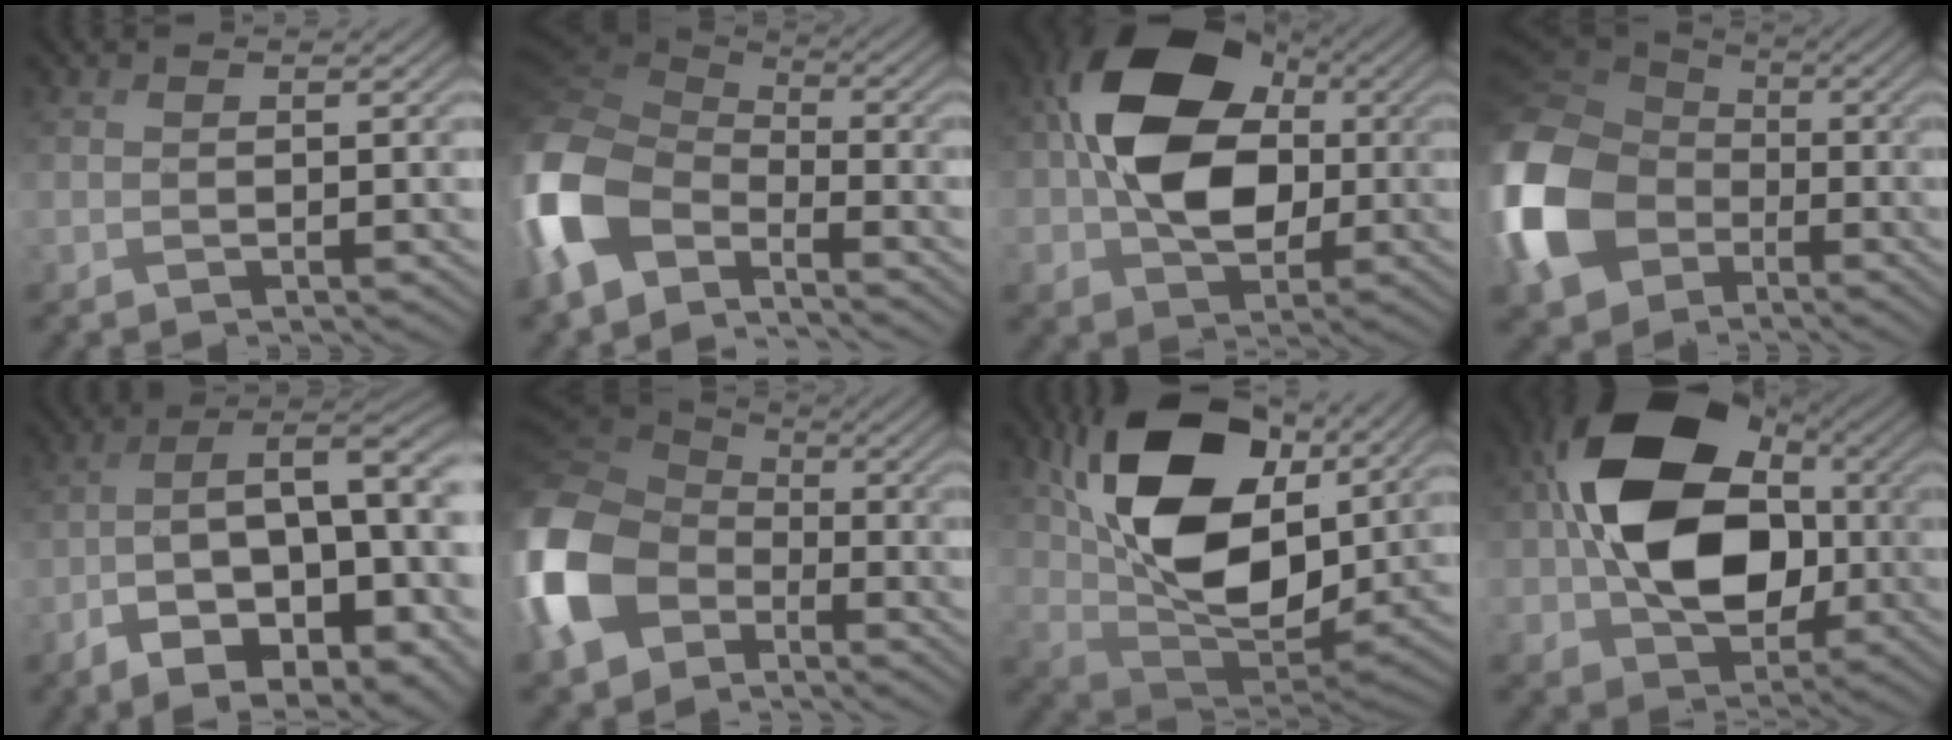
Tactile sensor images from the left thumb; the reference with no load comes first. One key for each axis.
{"total": 12.4, "fx": -6.1, "fy": 7.3, "fz": 8.0, "tx": -0.216, "ty": -0.020, "tz": -0.132}
{"total": 14.6, "fx": 1.1, "fy": 10.5, "fz": 10.0, "tx": -0.174, "ty": 0.016, "tz": 0.010}
{"total": 17.3, "fx": -4.5, "fy": 13.3, "fz": 10.0, "tx": -0.305, "ty": -0.032, "tz": -0.098}
{"total": 17.2, "fx": -4.4, "fy": 7.6, "fz": 14.8, "tx": -0.240, "ty": -0.018, "tz": -0.054}
{"total": 15.8, "fx": -5.1, "fy": 11.6, "fz": 9.4, "tx": -0.289, "ty": -0.039, "tz": -0.106}
{"total": 17.1, "fx": 6.6, "fy": 10.4, "fz": 11.9, "tx": -0.245, "ty": 0.003, "tz": 0.122}
{"total": 16.5, "fx": 0.6, "fy": 12.2, "fz": 11.2, "tx": -0.184, "ty": 0.003, "tz": 0.012}